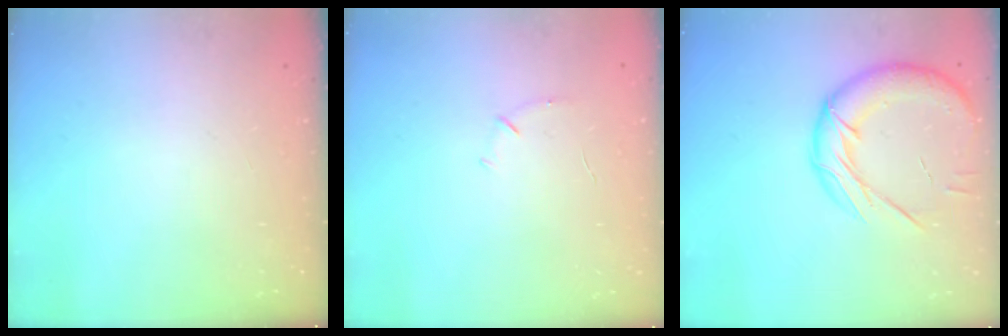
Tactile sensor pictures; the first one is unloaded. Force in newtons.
{"total": 4.3, "press": 4.2, "slide": 1.1}
{"total": 18.4, "press": 18.2, "slide": 2.8}